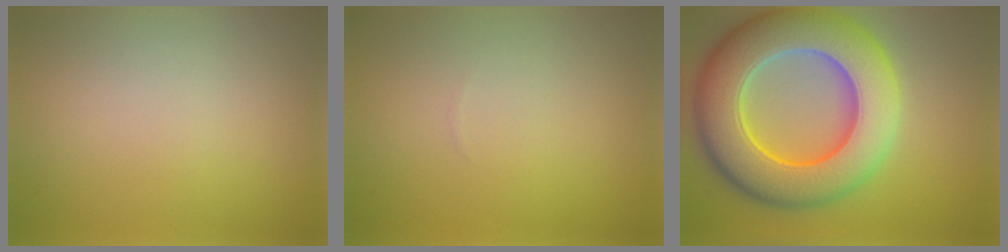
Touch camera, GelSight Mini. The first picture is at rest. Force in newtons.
{"total": 0.0}
{"total": 13.3, "press": 13.1, "slide": 2.1}